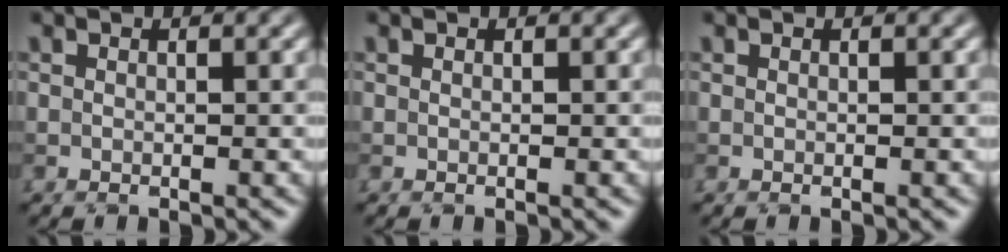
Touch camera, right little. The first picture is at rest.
{"total": 0.0}
{"total": 0.0}